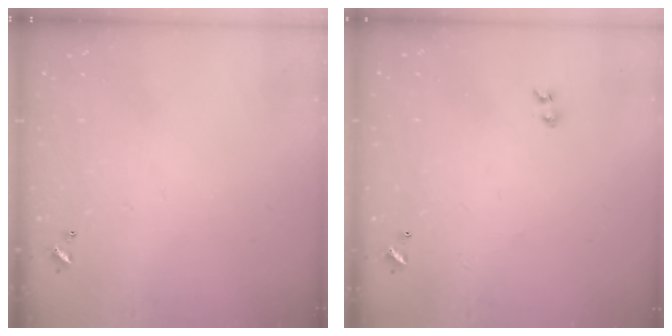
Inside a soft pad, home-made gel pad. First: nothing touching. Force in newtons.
{"total": 1.9, "press": 1.7, "slide": 0.9}